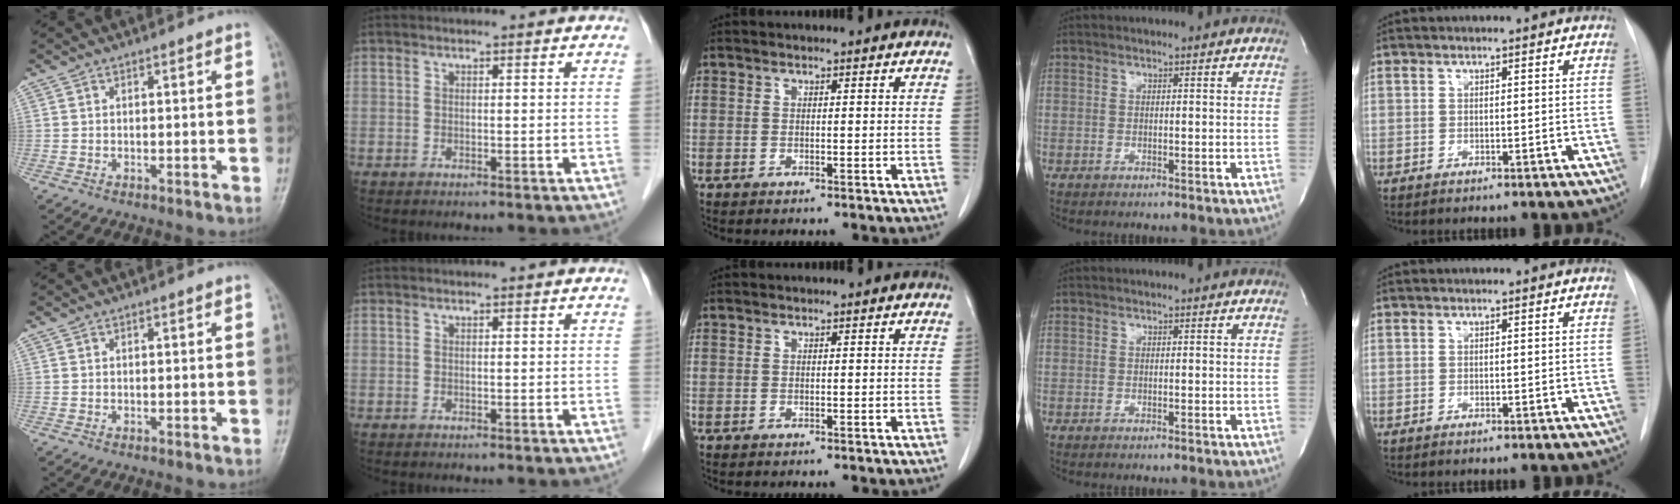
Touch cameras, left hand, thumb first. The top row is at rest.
{}